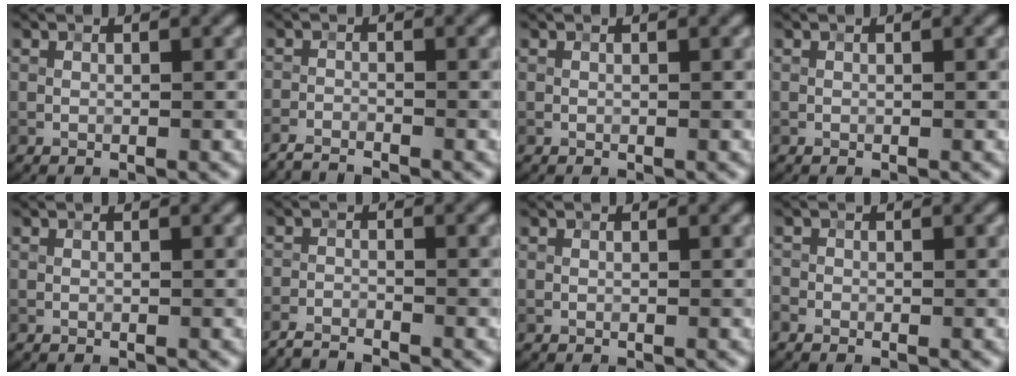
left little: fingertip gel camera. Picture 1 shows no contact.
{"total": 2.1, "force": [-2.1, 0.0, 0.2], "torque": [0.000, -0.004, -0.044]}
{"total": 0.0}
{"total": 0.0}
{"total": 0.0}
{"total": 2.6, "force": [-2.6, 0.0, 0.2], "torque": [-0.003, -0.004, -0.053]}
{"total": 0.0}
{"total": 0.8, "force": [-0.5, 0.6, 0.2], "torque": [-0.001, -0.003, -0.014]}